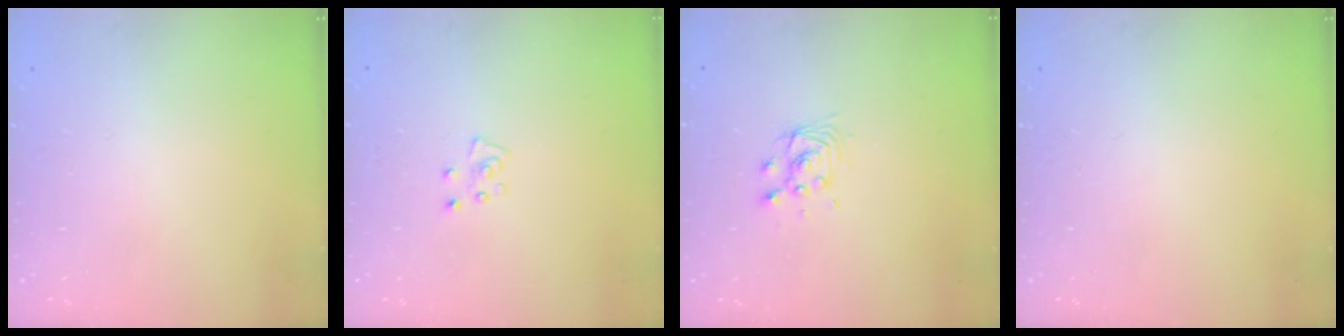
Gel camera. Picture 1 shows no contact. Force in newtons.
{"total": 5.0, "press": 5.0, "slide": 0.3}
{"total": 5.3, "press": 5.3, "slide": 0.4}
{"total": 0.0}